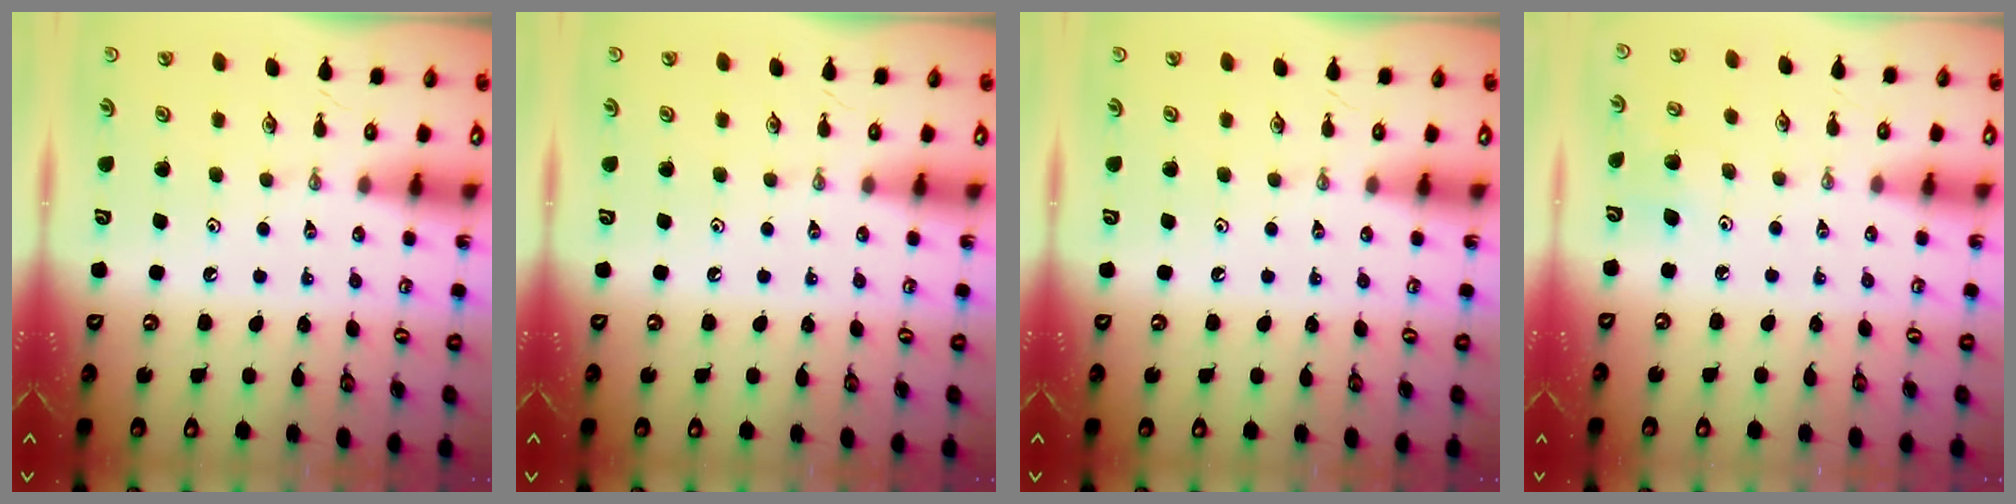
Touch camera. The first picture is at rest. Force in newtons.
{"total": 0.0}
{"total": 0.0}
{"total": 4.2, "press": 4.2, "slide": 0.4}